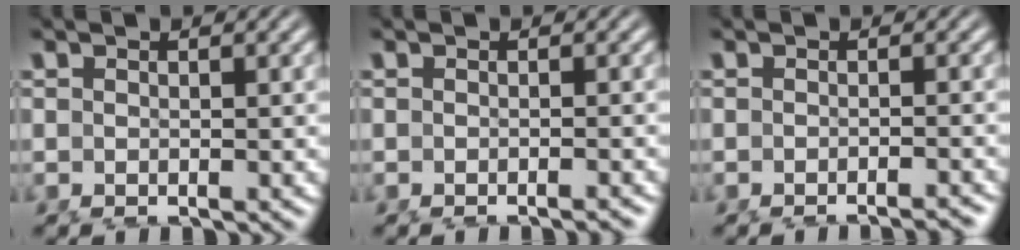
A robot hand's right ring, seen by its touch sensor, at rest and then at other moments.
{"total": 1.2, "force": [-1.1, -0.3, 0.4], "torque": [-0.007, 0.001, -0.017]}
{"total": 2.7, "force": [-2.6, -0.2, 0.8], "torque": [-0.007, -0.003, -0.039]}